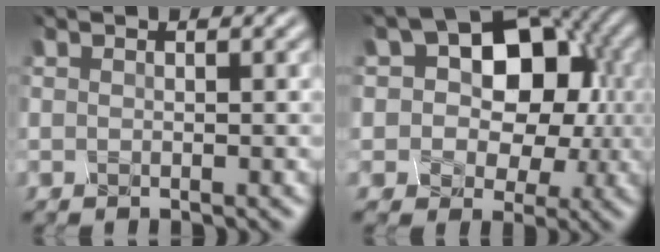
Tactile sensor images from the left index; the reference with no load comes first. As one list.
[{"total": 10.4, "force": [1.2, 7.5, 7.0], "torque": [-0.077, 0.019, -0.010]}]